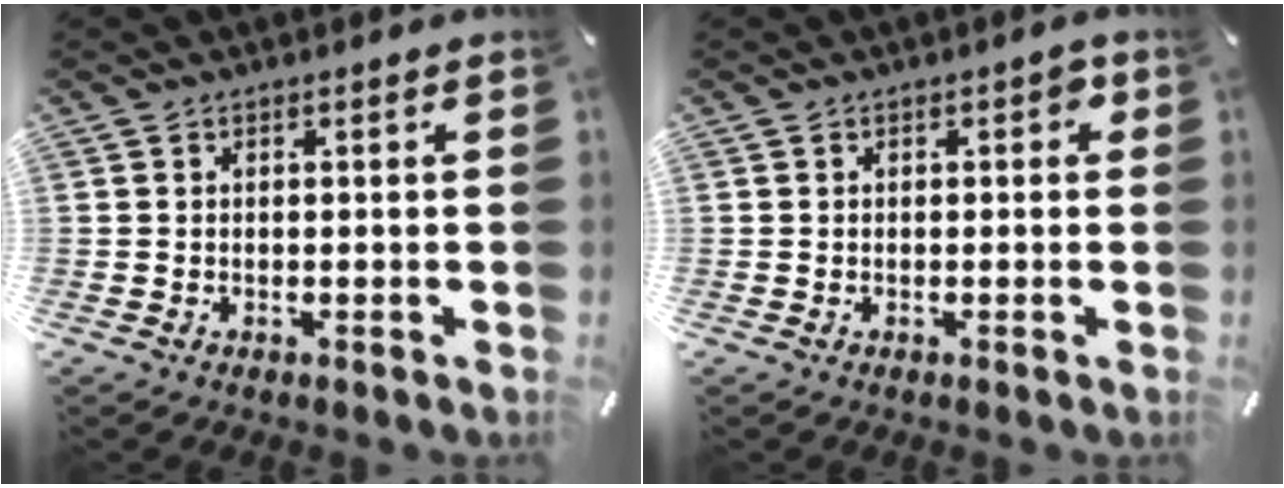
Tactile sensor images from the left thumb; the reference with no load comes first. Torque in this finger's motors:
{"motor_torque": [0.35, 0.39, 0.11, -0.15, 0.02]}